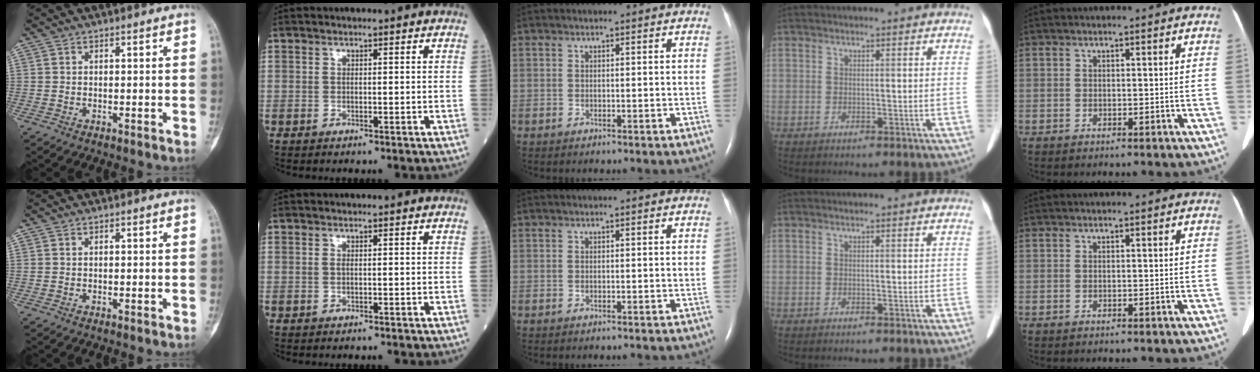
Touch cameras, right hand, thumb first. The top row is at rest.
{}